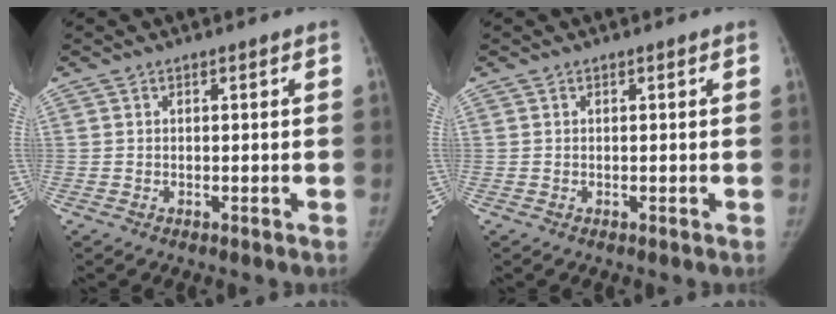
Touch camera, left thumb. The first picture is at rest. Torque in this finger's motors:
{"motor_torque": [0.01, 0.03, 0.28, -0.12, 0.03]}